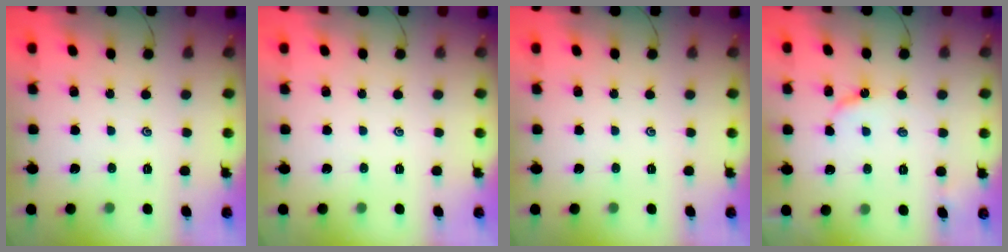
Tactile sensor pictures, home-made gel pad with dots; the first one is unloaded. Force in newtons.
{"total": 0.0}
{"total": 0.0}
{"total": 4.4, "press": 4.4, "slide": 0.4}